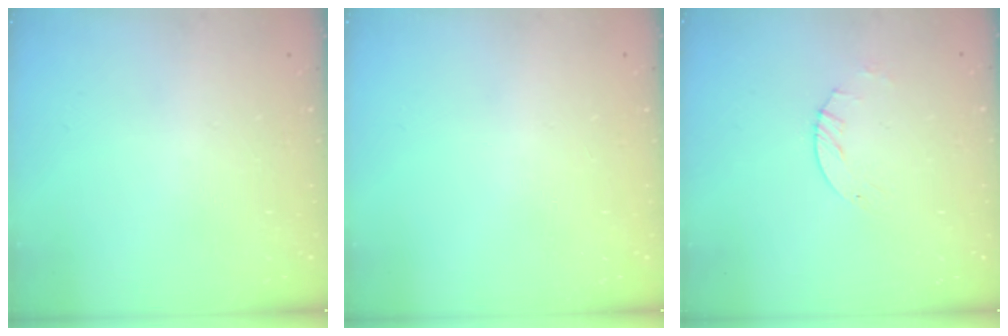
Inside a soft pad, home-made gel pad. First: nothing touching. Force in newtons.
{"total": 0.0}
{"total": 2.6, "press": 2.6, "slide": 0.3}